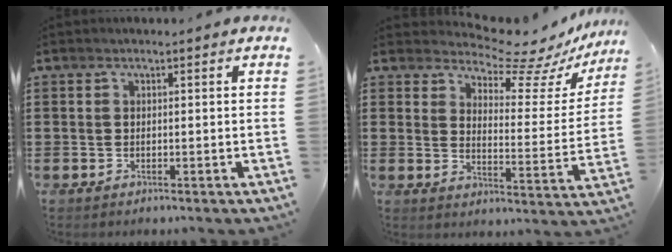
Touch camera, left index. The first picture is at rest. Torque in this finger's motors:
{"motor_torque": [-0.74, 0.79, -0.48, -0.21]}